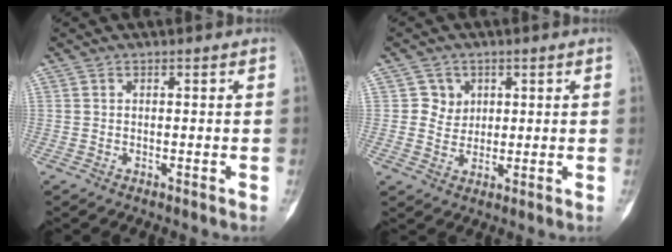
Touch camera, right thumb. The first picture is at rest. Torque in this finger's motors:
{"motor_torque": [0.40, 0.22, 0.23, -0.01, -0.04]}